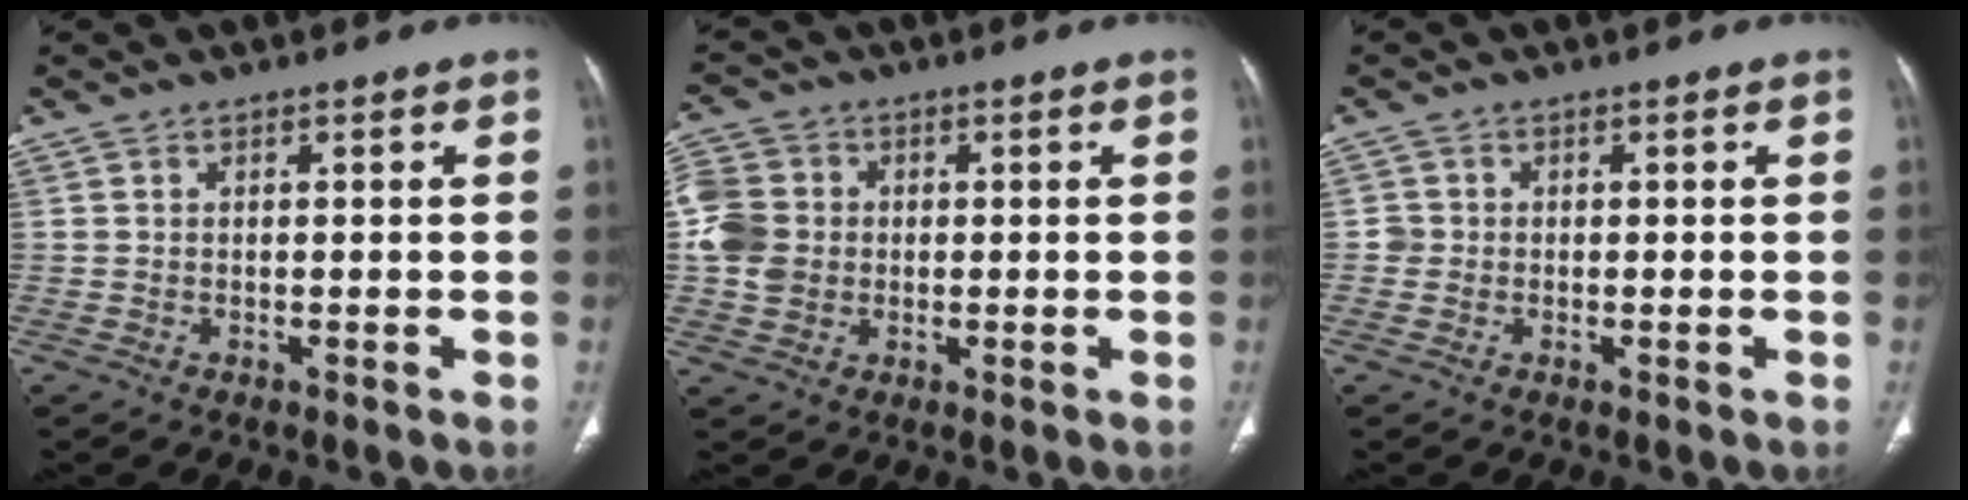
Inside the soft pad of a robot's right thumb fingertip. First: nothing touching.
{"total": 8.4, "force": [0.0, 7.4, 3.9], "torque": [-0.071, 0.011, -0.004]}
{"total": 1.6, "force": [-0.2, 1.6, 0.1], "torque": [0.008, 0.007, -0.006]}